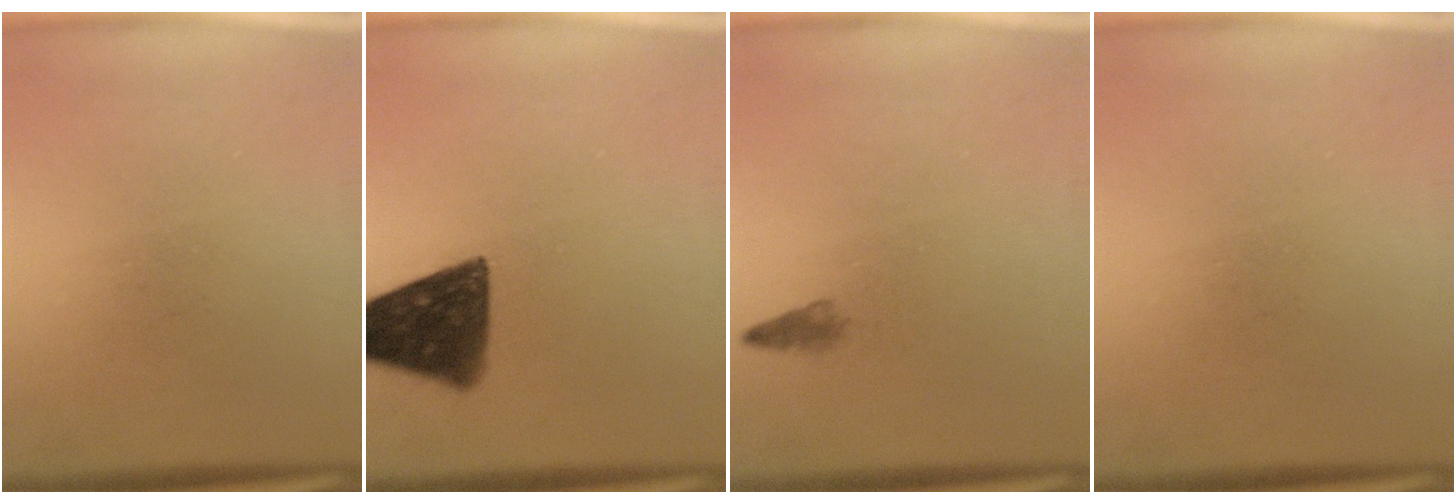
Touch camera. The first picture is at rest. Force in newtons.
{"total": 12.2}
{"total": 0.9}
{"total": 0.0}